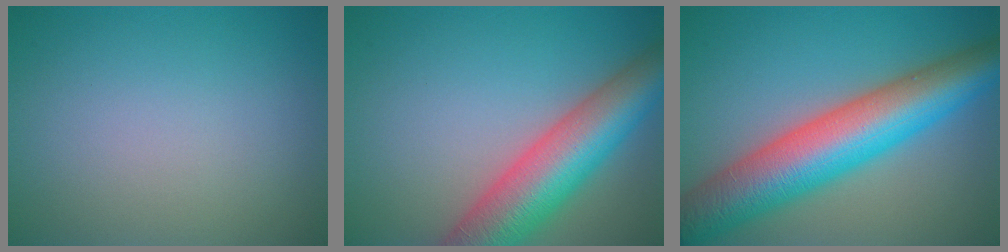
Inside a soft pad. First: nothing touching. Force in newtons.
{"total": 9.8, "press": 9.8, "slide": 0.4}
{"total": 11.4, "press": 11.4, "slide": 0.3}